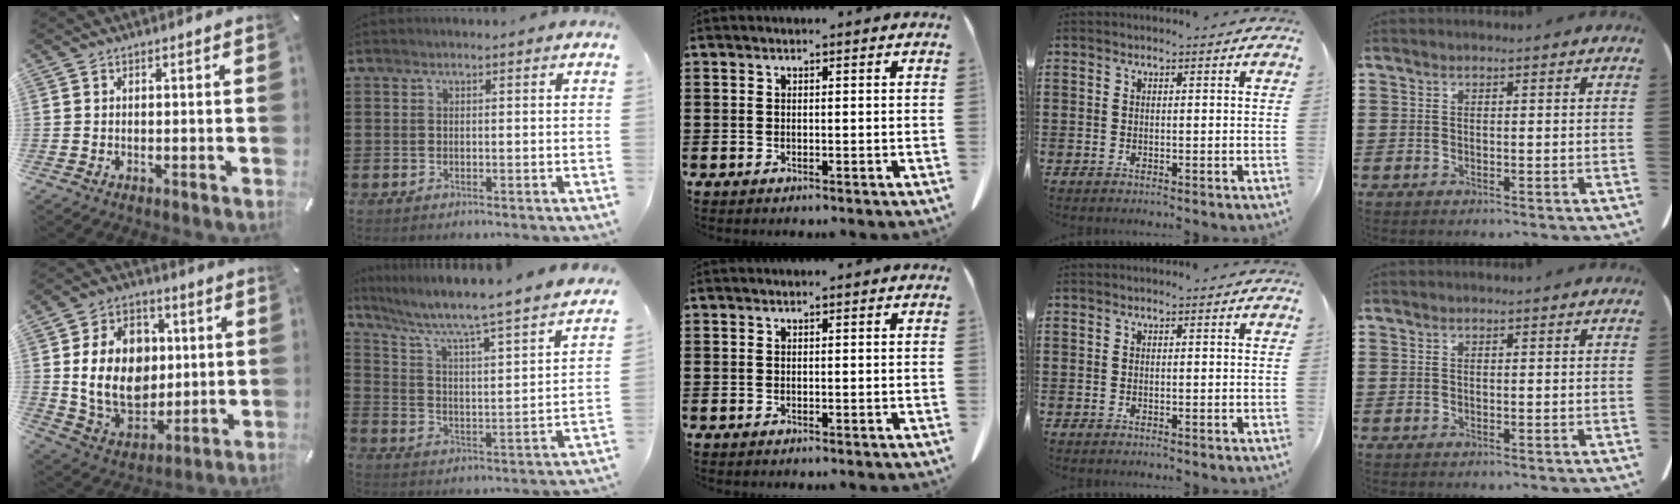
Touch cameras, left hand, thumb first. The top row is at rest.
{"thumb": {"total": 17.1, "force": [1.7, 13.7, 10.2], "torque": [-0.196, 0.003, 0.038]}, "index": {"total": 4.6, "force": [3.7, -0.2, 2.7], "torque": [-0.074, -0.049, 0.049]}}